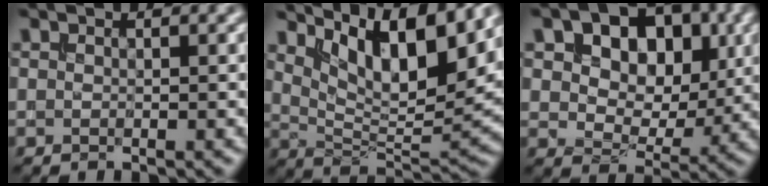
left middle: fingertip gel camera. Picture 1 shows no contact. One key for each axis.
{"total": 9.2, "fx": 5.2, "fy": 3.2, "fz": 6.9, "tx": -0.110, "ty": -0.015, "tz": 0.093}
{"total": 9.7, "fx": 3.5, "fy": 6.6, "fz": 6.2, "tx": -0.107, "ty": 0.016, "tz": 0.046}